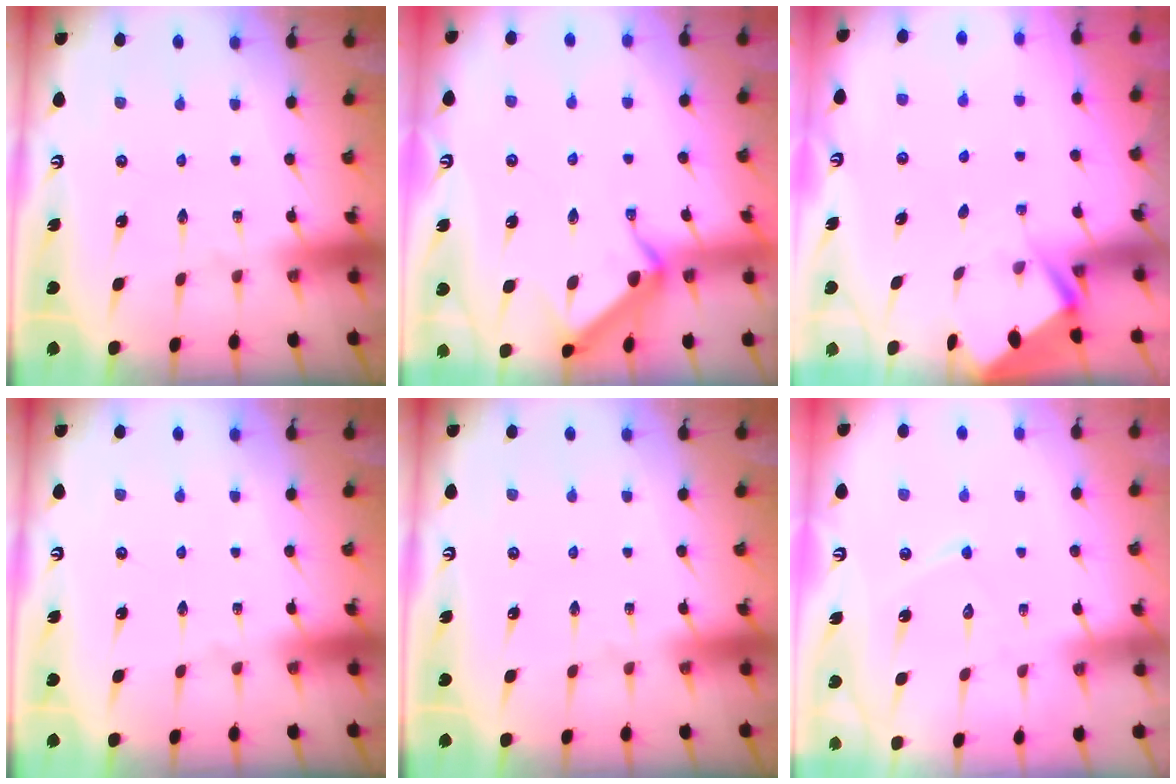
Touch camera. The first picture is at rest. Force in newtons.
{"total": 10.0, "press": 9.9, "slide": 1.2}
{"total": 2.8, "press": 2.8, "slide": 0.4}
{"total": 0.0}
{"total": 0.0}
{"total": 5.4, "press": 5.4, "slide": 0.4}